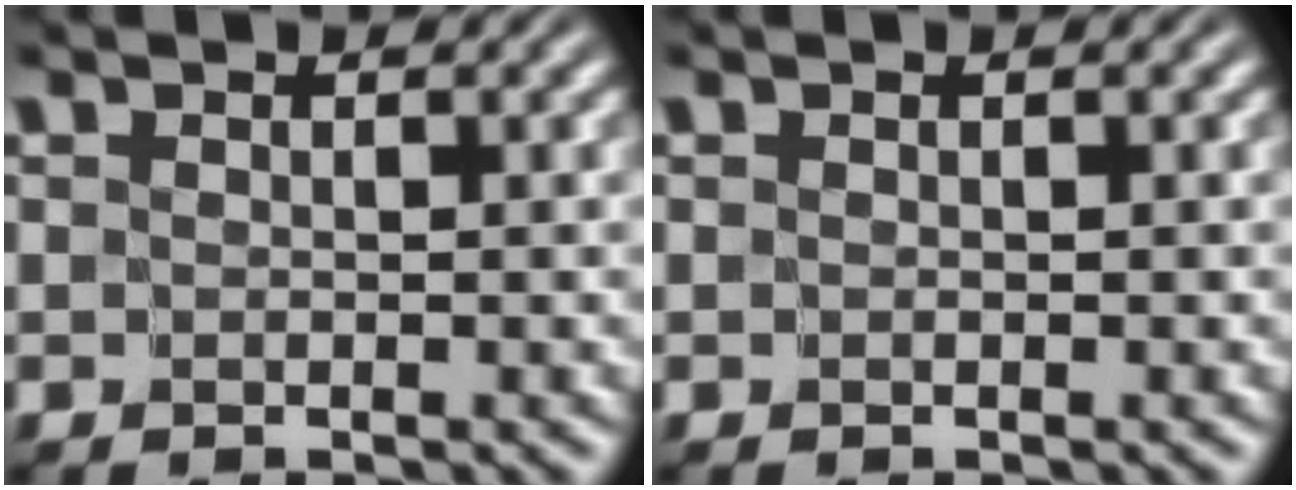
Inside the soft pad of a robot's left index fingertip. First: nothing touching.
{"total": 0.0}